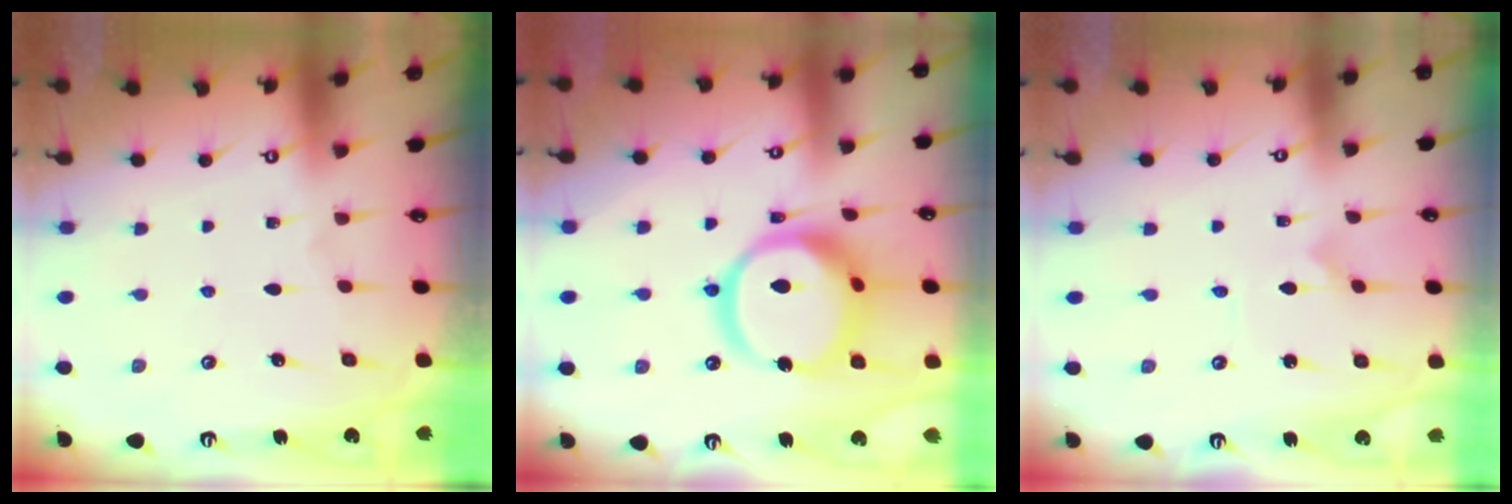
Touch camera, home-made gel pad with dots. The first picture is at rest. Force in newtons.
{"total": 18.0, "press": 17.9, "slide": 2.1}
{"total": 0.7, "press": 0.7, "slide": 0.1}